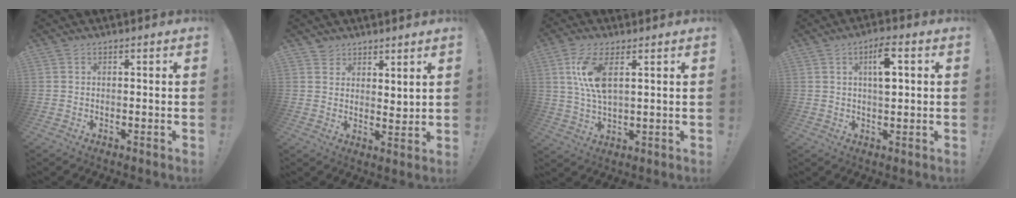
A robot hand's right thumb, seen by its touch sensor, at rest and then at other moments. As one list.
[{"total": 4.8, "force": [4.1, 2.4, 0.5], "torque": [-0.013, -0.033, 0.077]}, {"total": 10.0, "force": [3.5, 3.8, 8.5], "torque": [-0.169, -0.017, 0.059]}, {"total": 7.3, "force": [1.9, 2.4, 6.6], "torque": [-0.096, -0.003, 0.025]}]